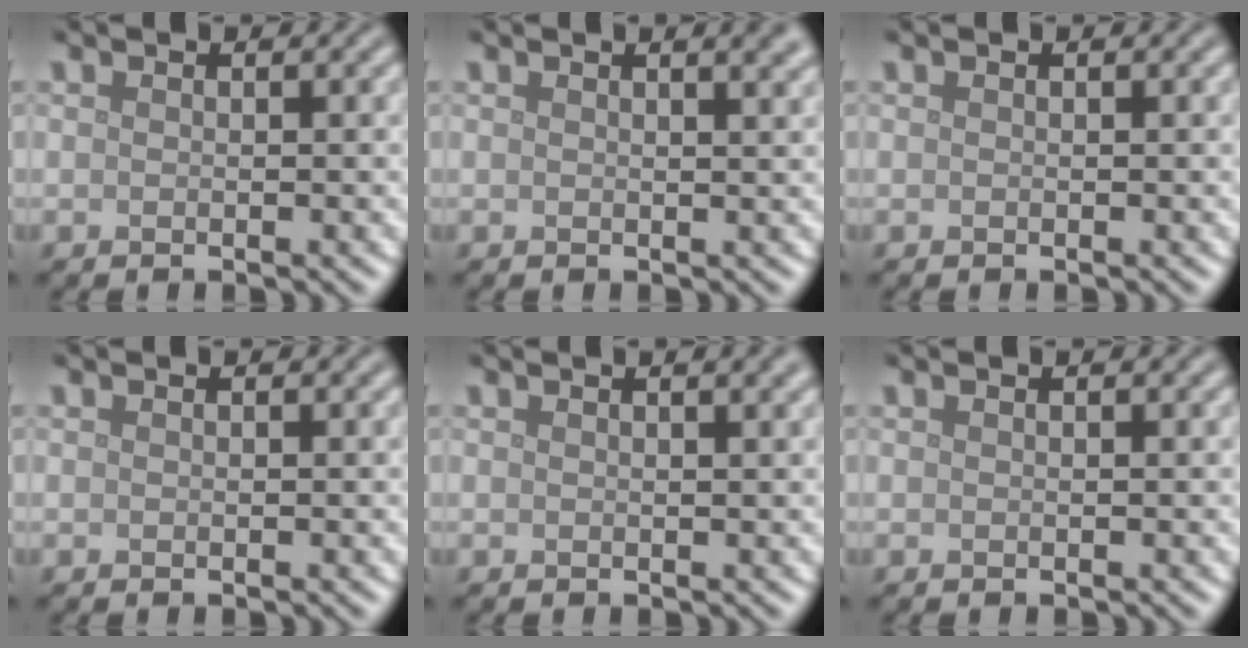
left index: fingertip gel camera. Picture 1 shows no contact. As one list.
[{"total": 2.4, "force": [1.4, 1.0, 1.7], "torque": [-0.003, 0.008, 0.009]}, {"total": 0.0}, {"total": 0.0}, {"total": 1.9, "force": [1.0, 0.6, 1.4], "torque": [-0.011, 0.003, 0.007]}, {"total": 0.0}]